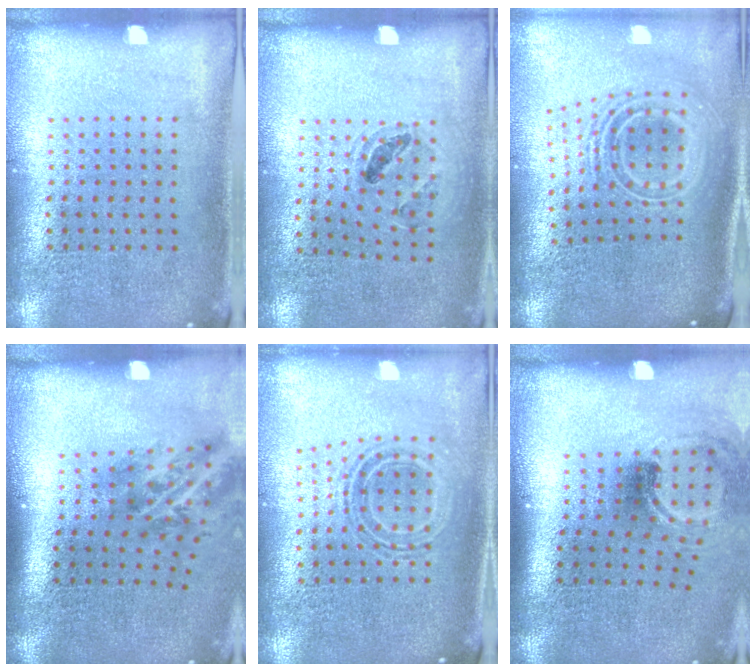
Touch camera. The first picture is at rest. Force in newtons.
{"total": 0.9, "press": 0.9, "slide": 0.1}
{"total": 2.5, "press": 1.7, "slide": 1.8}
{"total": 2.1, "press": 1.3, "slide": 1.6}
{"total": 0.7, "press": 0.6, "slide": 0.3}
{"total": 1.6, "press": 1.1, "slide": 1.2}